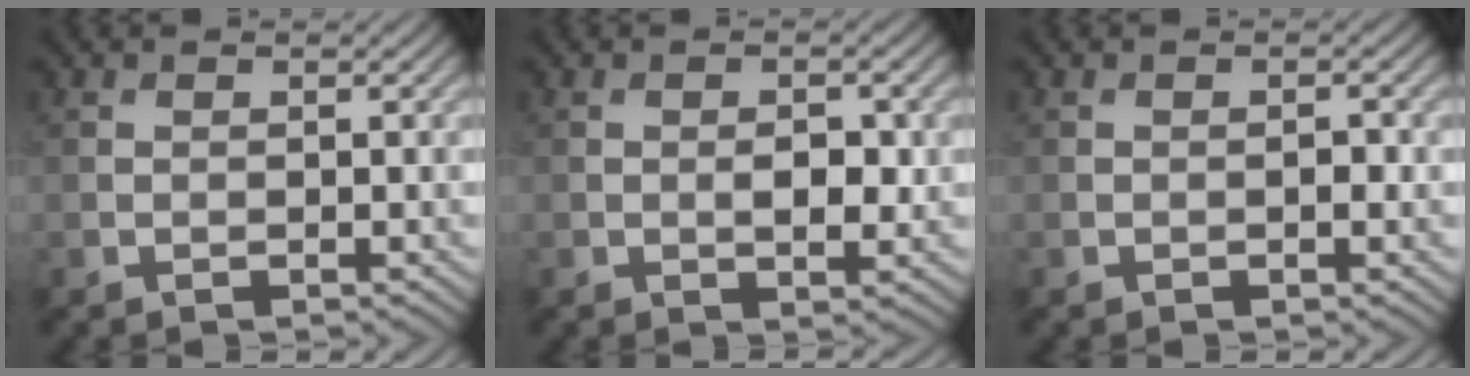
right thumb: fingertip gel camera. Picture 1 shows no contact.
{"total": 2.8, "force": [-0.1, 1.4, 2.4], "torque": [-0.039, -0.006, 0.000]}
{"total": 1.0, "force": [-0.2, 0.4, 1.0], "torque": [-0.015, 0.002, -0.003]}